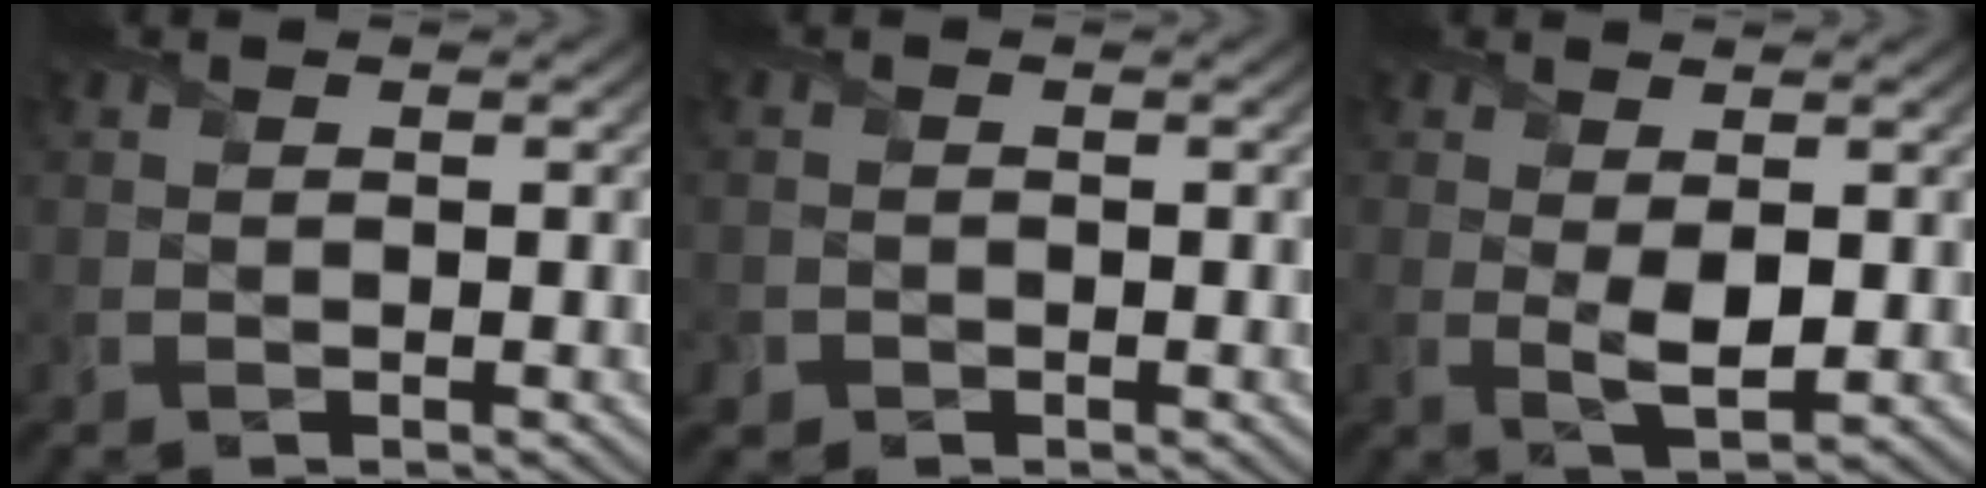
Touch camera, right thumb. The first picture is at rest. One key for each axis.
{"total": 1.3, "fx": -0.7, "fy": 1.1, "fz": 0.1, "tx": 0.003, "ty": -0.004, "tz": -0.015}
{"total": 3.4, "fx": 0.4, "fy": 1.5, "fz": 3.1, "tx": -0.066, "ty": -0.008, "tz": 0.015}